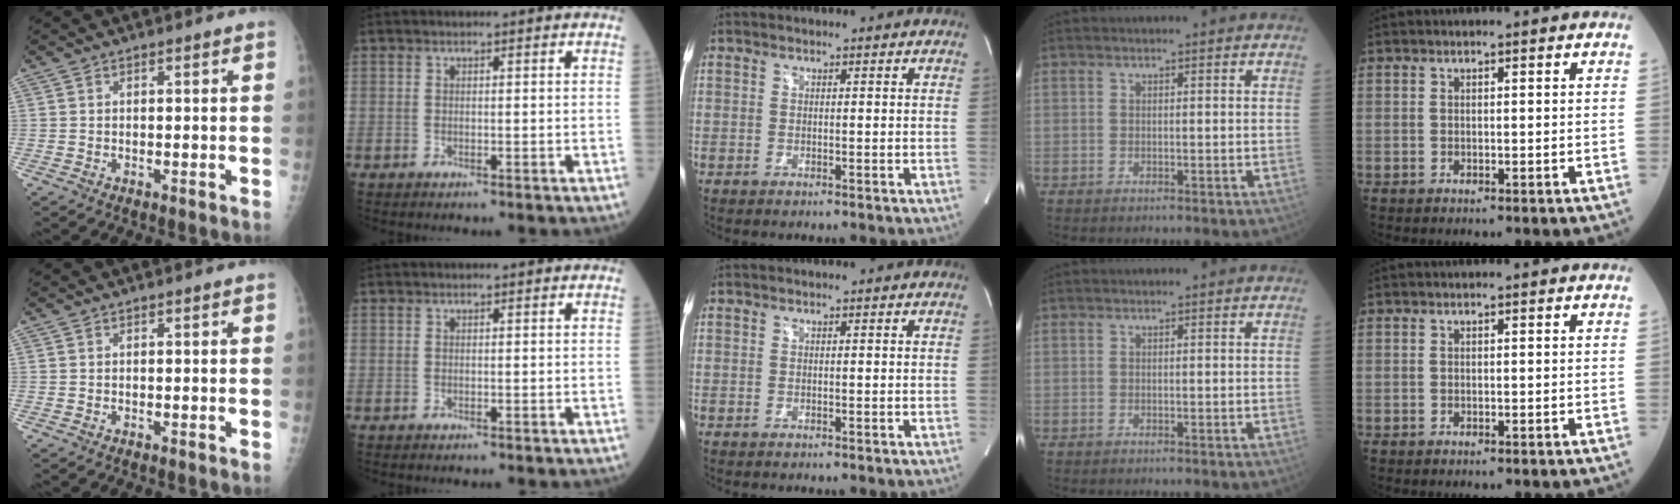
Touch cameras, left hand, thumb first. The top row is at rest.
{}